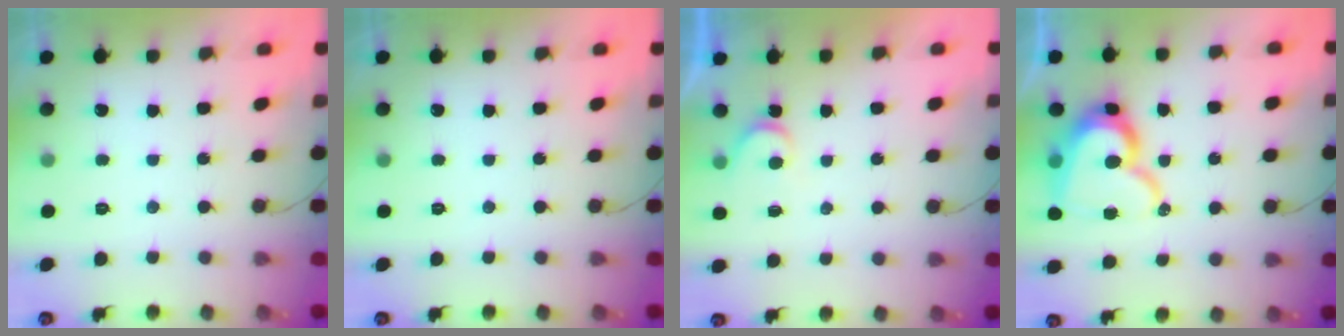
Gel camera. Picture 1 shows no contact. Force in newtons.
{"total": 0.0}
{"total": 3.5, "press": 3.5, "slide": 0.2}
{"total": 16.5, "press": 16.5, "slide": 1.3}